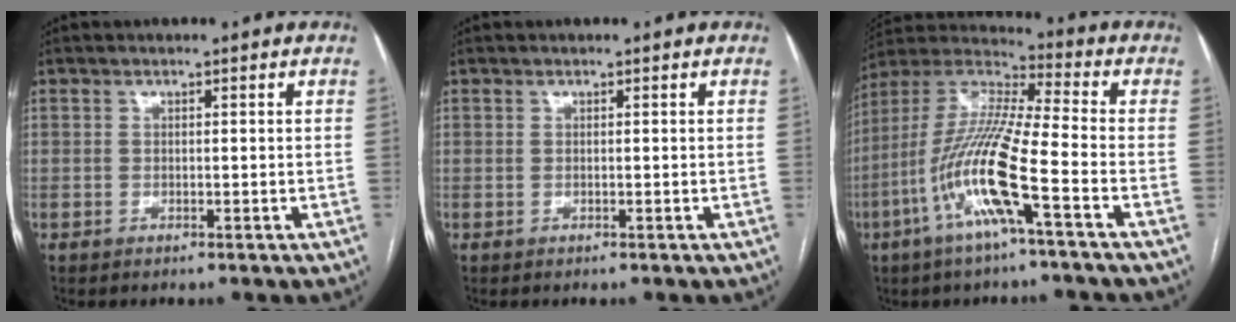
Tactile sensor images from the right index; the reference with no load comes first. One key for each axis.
{"total": 0.0}
{"total": 14.9, "fx": -5.8, "fy": 0.6, "fz": 13.8, "tx": -0.290, "ty": -0.004, "tz": -0.120}